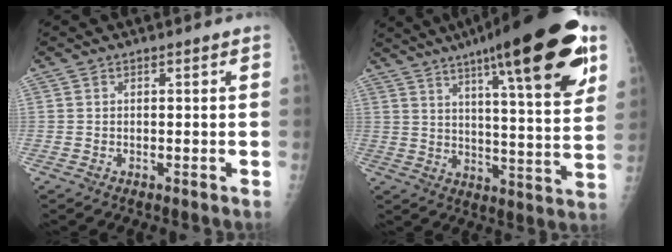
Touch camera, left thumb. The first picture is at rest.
{"total": 26.5, "force": [14.5, 5.5, 21.5], "torque": [-0.303, -0.034, 0.210]}